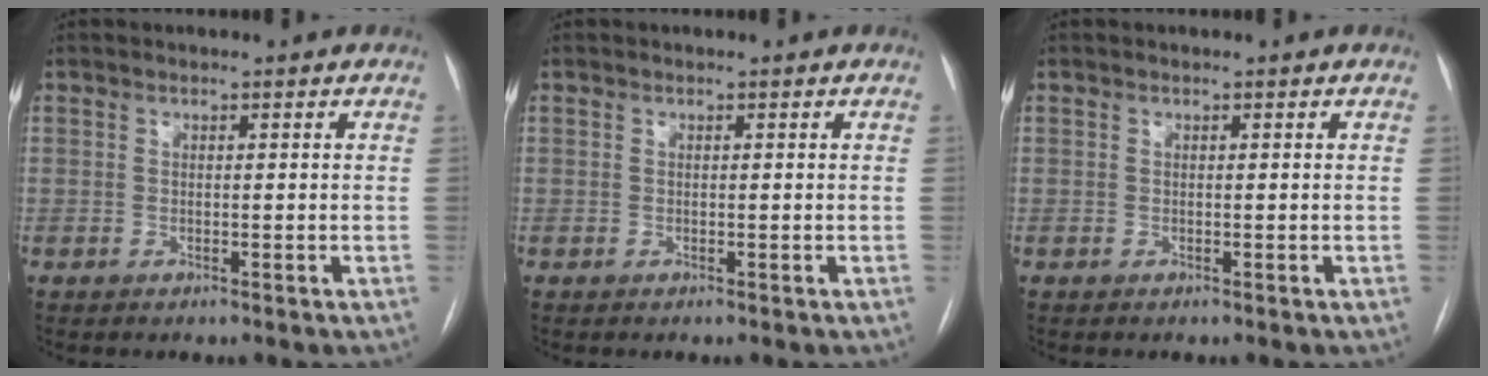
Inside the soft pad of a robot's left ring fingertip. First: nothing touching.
{"total": 0.0}
{"total": 0.0}